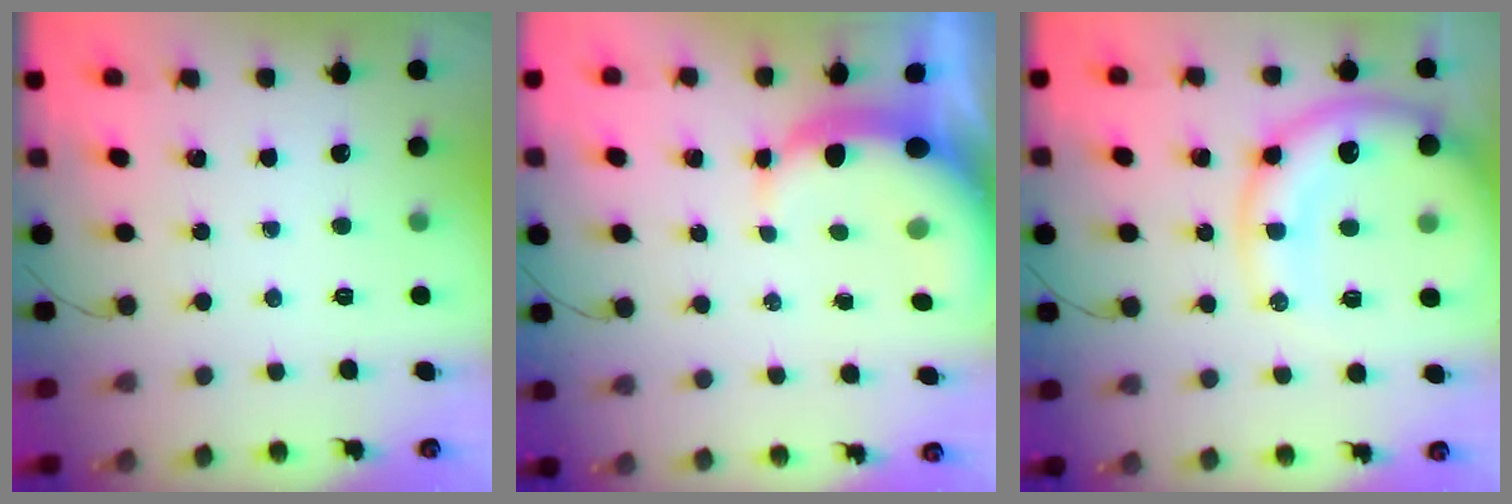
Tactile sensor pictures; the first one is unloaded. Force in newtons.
{"total": 7.5, "press": 7.4, "slide": 1.3}
{"total": 15.1, "press": 14.8, "slide": 3.1}